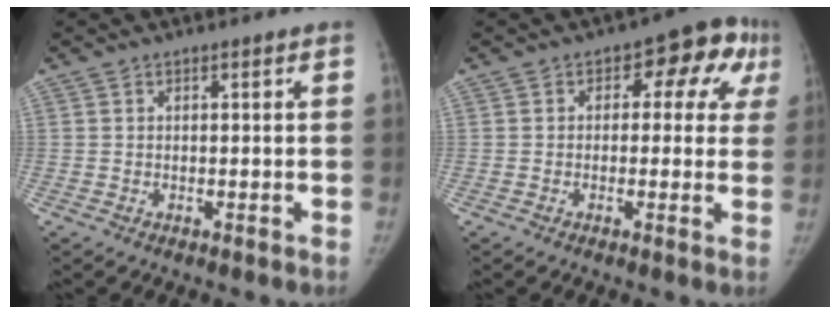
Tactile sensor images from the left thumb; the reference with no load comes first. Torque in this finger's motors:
{"motor_torque": [-0.34, 0.41, 0.43, -0.05, 0.02]}